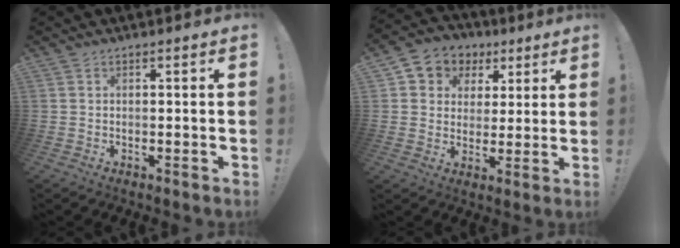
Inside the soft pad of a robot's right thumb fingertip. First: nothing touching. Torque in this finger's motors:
{"motor_torque": [0.11, 0.11, 0.55, 0.07, 0.15]}